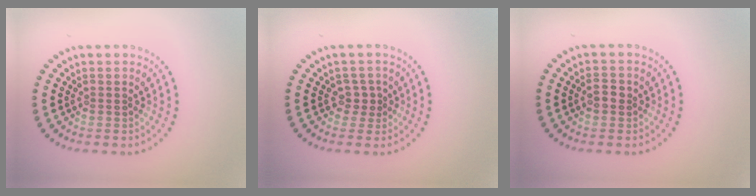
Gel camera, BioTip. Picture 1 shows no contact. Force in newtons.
{"total": 1.4, "press": 1.1, "slide": 0.8}
{"total": 1.3, "press": 1.3, "slide": 0.1}